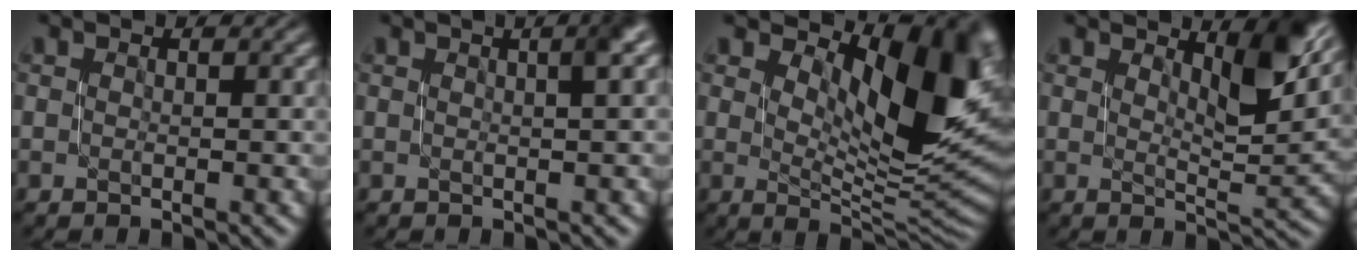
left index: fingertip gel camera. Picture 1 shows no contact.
{"total": 3.4, "force": [0.9, 0.9, 3.2], "torque": [-0.024, 0.014, 0.004]}
{"total": 11.2, "force": [3.4, 5.2, 9.3], "torque": [-0.114, -0.010, 0.066]}
{"total": 5.4, "force": [3.1, 1.3, 4.2], "torque": [-0.054, -0.005, 0.053]}